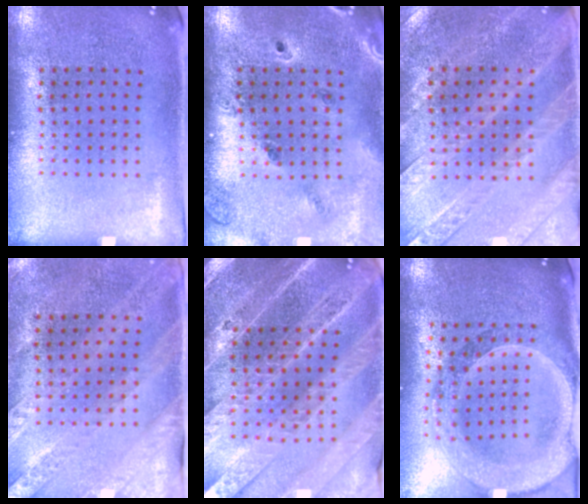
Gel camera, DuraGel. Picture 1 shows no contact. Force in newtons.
{"total": 1.4, "press": 1.4, "slide": 0.3}
{"total": 3.0, "press": 2.7, "slide": 1.1}
{"total": 2.5, "press": 2.1, "slide": 1.3}
{"total": 4.7, "press": 4.1, "slide": 2.2}
{"total": 2.7, "press": 2.4, "slide": 1.4}